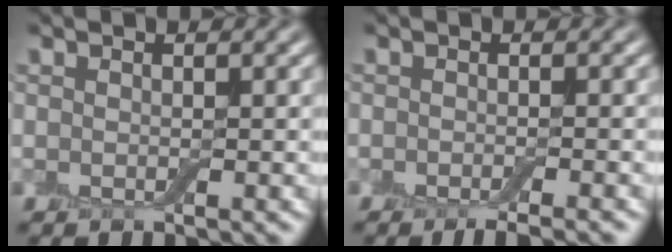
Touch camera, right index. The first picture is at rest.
{"total": 2.5, "force": [-1.9, 0.4, 1.7], "torque": [-0.020, -0.001, -0.030]}